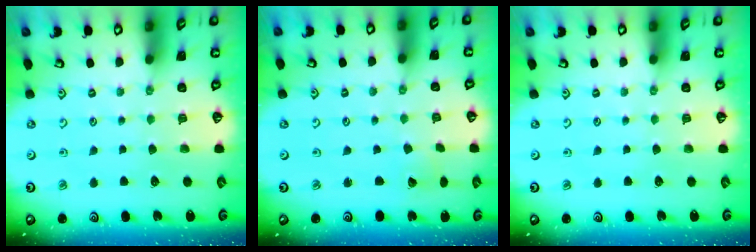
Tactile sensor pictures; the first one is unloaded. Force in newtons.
{"total": 2.4, "press": 2.4, "slide": 0.2}
{"total": 0.0}